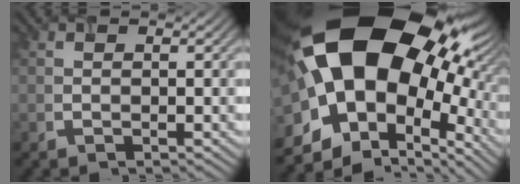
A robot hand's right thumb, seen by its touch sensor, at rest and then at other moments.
{"total": 22.4, "force": [3.0, 14.9, 16.4], "torque": [-0.331, -0.026, 0.092]}